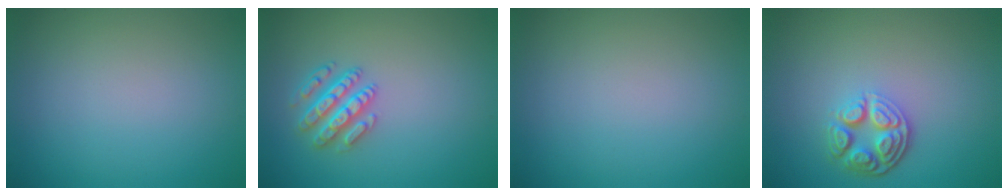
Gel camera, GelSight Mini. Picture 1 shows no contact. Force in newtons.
{"total": 3.4, "press": 3.2, "slide": 1.2}
{"total": 0.0}
{"total": 4.3, "press": 3.2, "slide": 2.7}